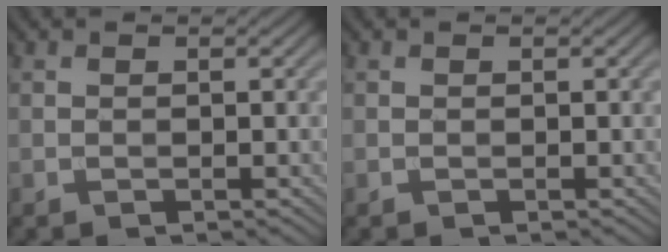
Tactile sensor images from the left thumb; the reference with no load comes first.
{"total": 0.0}